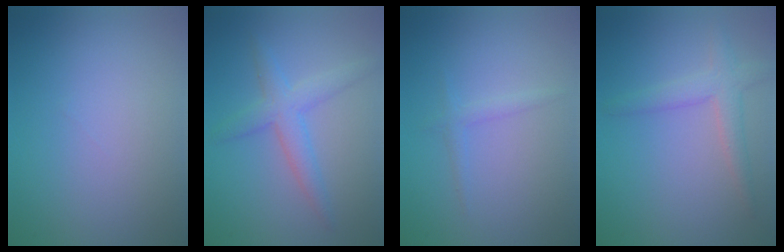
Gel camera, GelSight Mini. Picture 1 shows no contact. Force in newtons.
{"total": 3.2, "press": 3.2, "slide": 0.0}
{"total": 1.1, "press": 1.1, "slide": 0.1}
{"total": 2.8, "press": 2.8, "slide": 0.2}